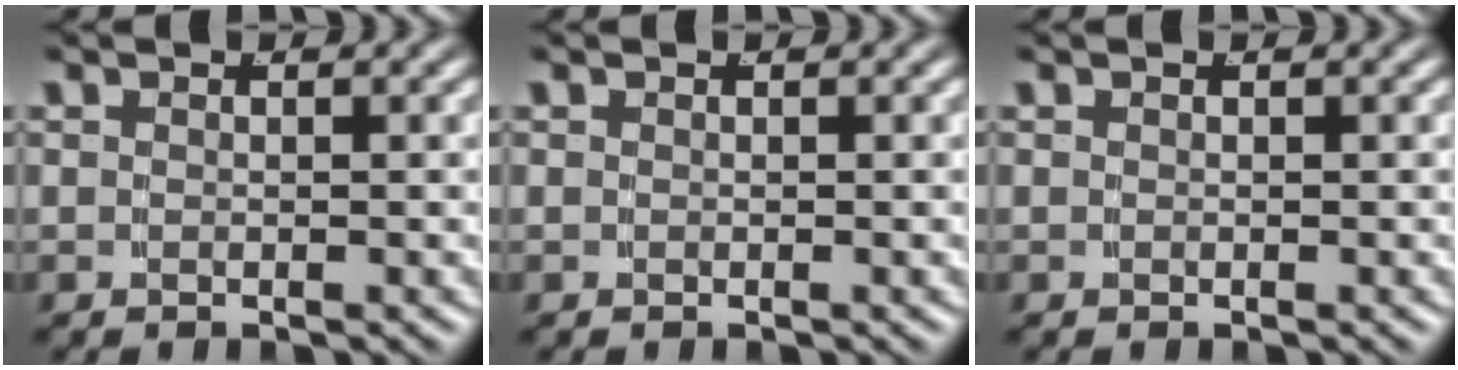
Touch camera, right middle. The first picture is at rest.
{"total": 0.0}
{"total": 0.0}